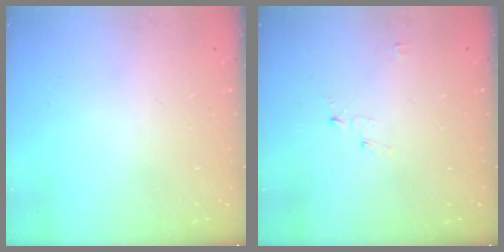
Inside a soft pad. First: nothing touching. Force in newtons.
{"total": 2.8, "press": 2.8, "slide": 0.3}